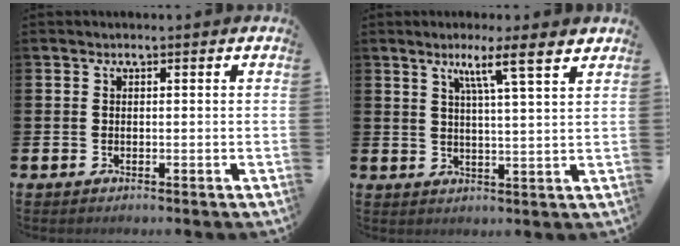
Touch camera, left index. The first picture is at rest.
{"total": 6.3, "force": [4.8, 0.2, 4.2], "torque": [-0.072, -0.027, 0.073]}